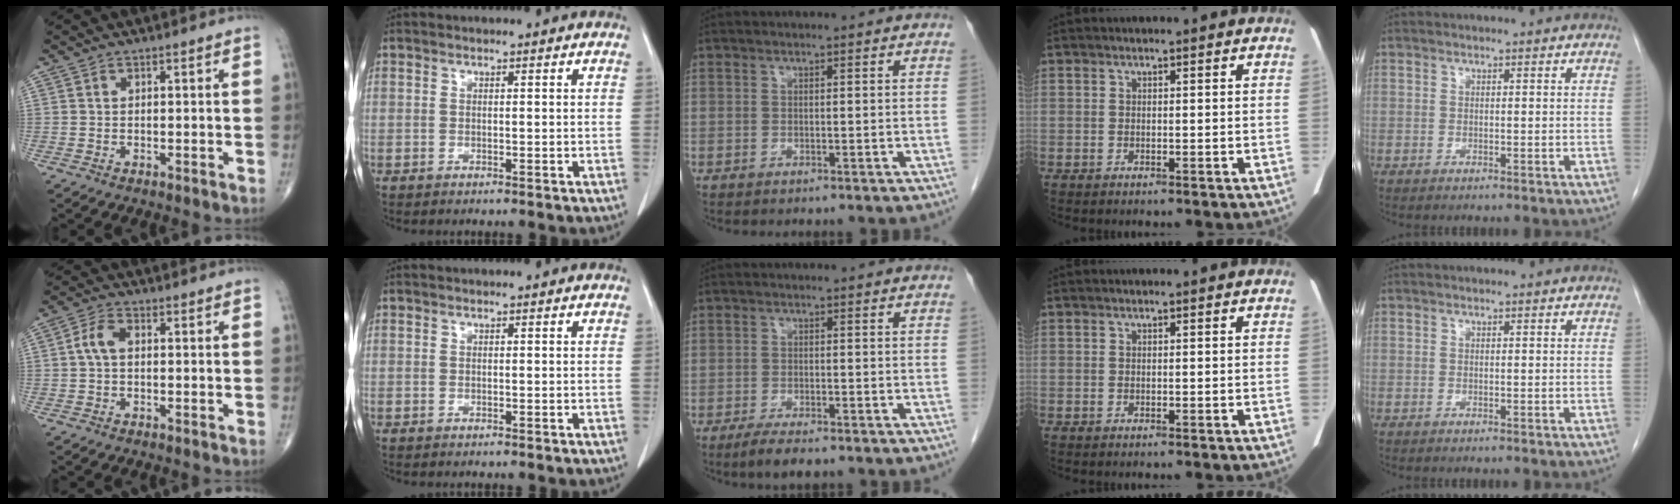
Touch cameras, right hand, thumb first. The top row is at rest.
{"thumb": {"total": 3.7, "force": [0.2, 2.2, 3.0], "torque": [-0.063, 0.012, -0.002]}, "middle": {"total": 3.6, "force": [-2.7, 0.6, 2.3], "torque": [-0.045, -0.008, -0.046]}}